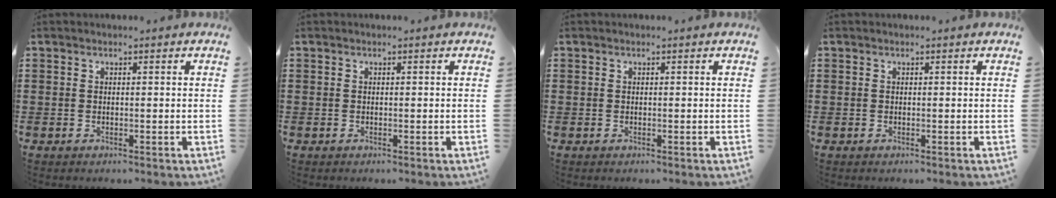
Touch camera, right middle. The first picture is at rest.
{"total": 0.0}
{"total": 0.0}
{"total": 0.0}